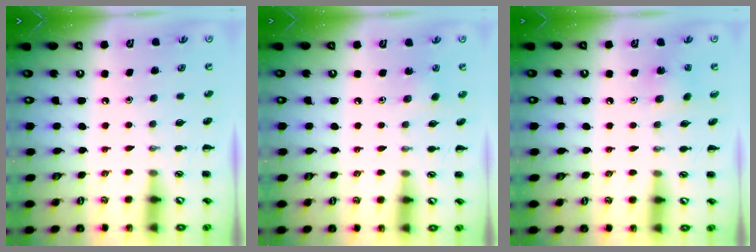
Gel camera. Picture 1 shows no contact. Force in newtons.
{"total": 2.1, "press": 2.0, "slide": 0.6}
{"total": 5.9, "press": 5.8, "slide": 1.3}